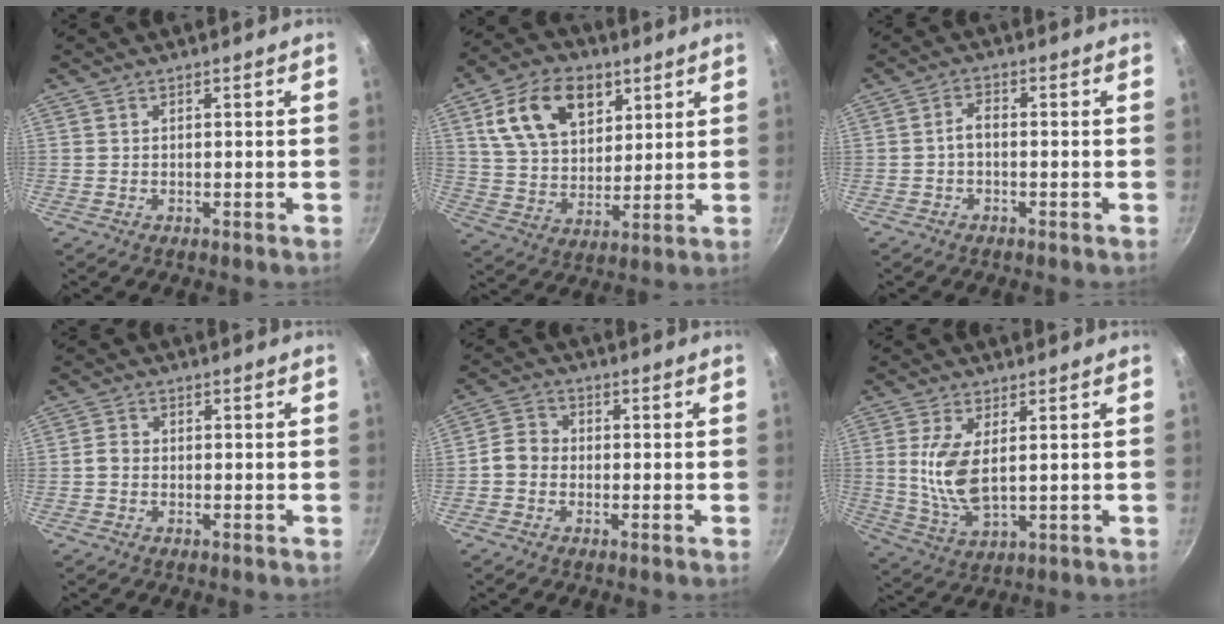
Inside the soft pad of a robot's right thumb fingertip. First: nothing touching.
{"total": 16.7, "force": [7.3, 10.9, 10.3], "torque": [-0.148, -0.015, 0.127]}
{"total": 2.5, "force": [-0.7, 1.3, 2.0], "torque": [-0.035, 0.018, -0.018]}
{"total": 1.8, "force": [-0.5, 1.5, 0.9], "torque": [-0.015, 0.011, -0.013]}
{"total": 4.3, "force": [-1.0, 3.7, 2.0], "torque": [-0.019, 0.015, -0.032]}
{"total": 9.2, "force": [1.4, 4.2, 8.1], "torque": [-0.162, -0.012, 0.035]}